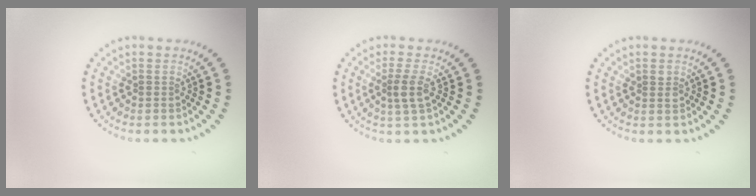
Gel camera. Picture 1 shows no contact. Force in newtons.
{"total": 2.1, "press": 1.7, "slide": 1.2}
{"total": 1.0, "press": 1.0, "slide": 0.2}